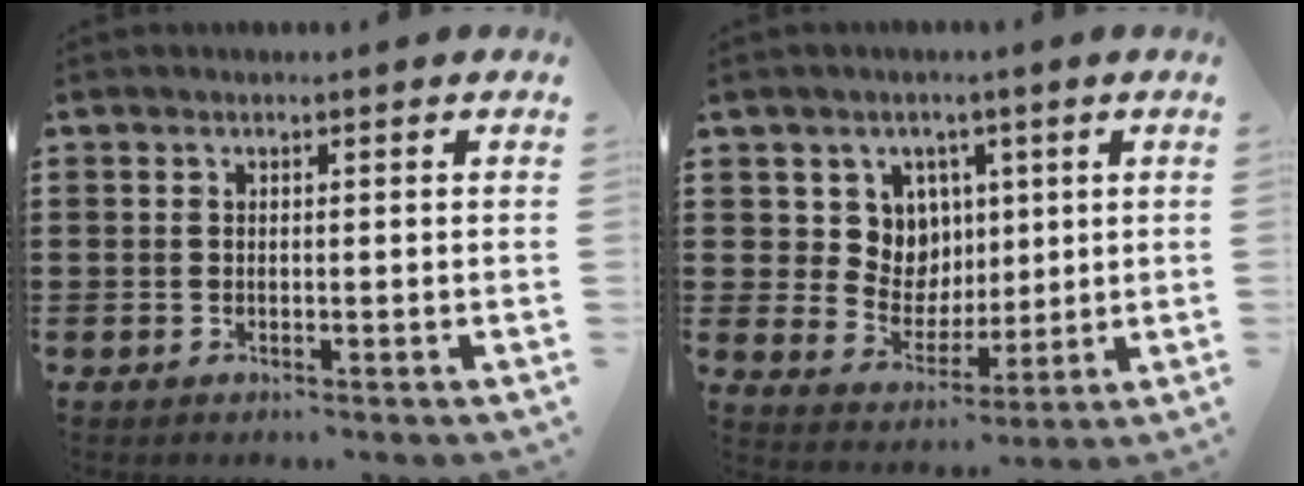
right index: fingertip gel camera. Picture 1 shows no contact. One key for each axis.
{"total": 7.5, "fx": 2.7, "fy": 6.7, "fz": 1.8, "tx": -0.064, "ty": 0.002, "tz": 0.053}